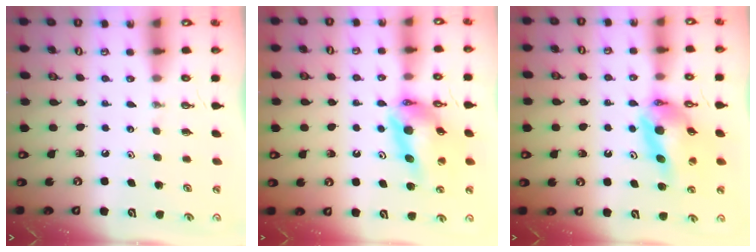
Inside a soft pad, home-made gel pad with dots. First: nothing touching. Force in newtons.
{"total": 13.9, "press": 13.8, "slide": 1.4}
{"total": 13.9, "press": 13.8, "slide": 1.9}